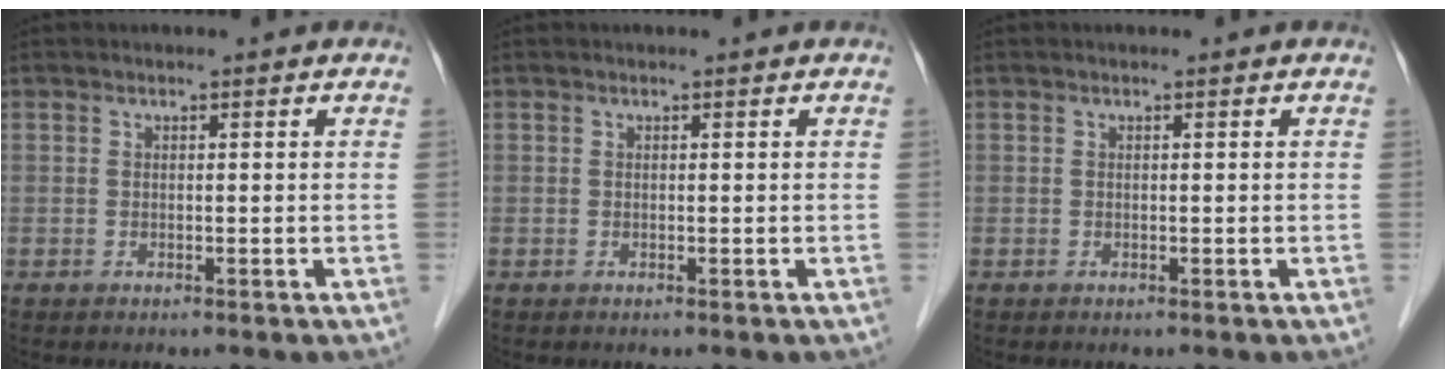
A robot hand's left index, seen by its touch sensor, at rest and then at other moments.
{"total": 0.0}
{"total": 0.0}